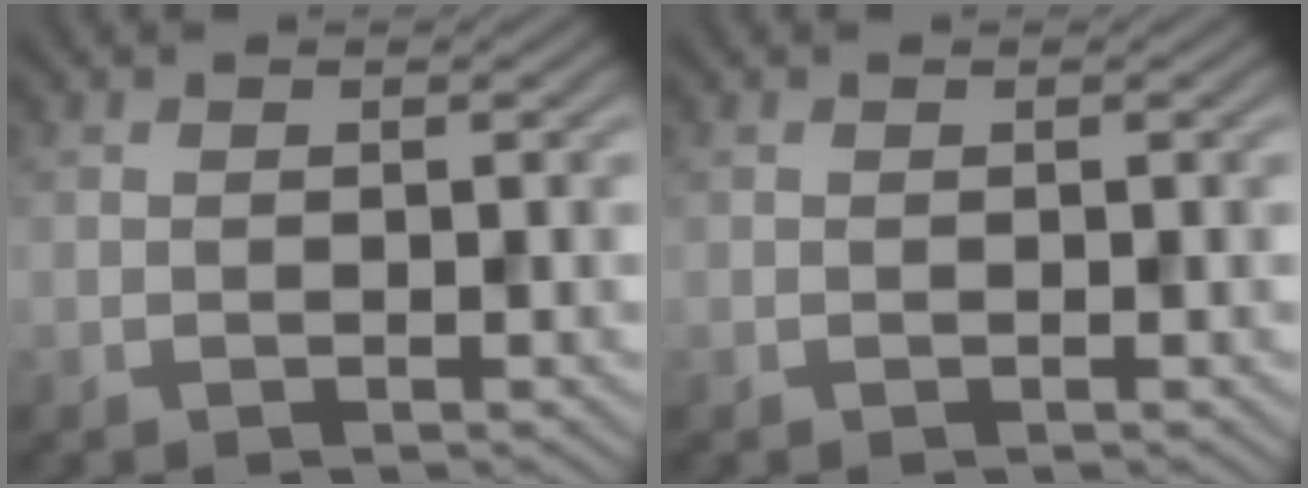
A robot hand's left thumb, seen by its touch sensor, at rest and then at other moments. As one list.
[{"total": 0.0}]